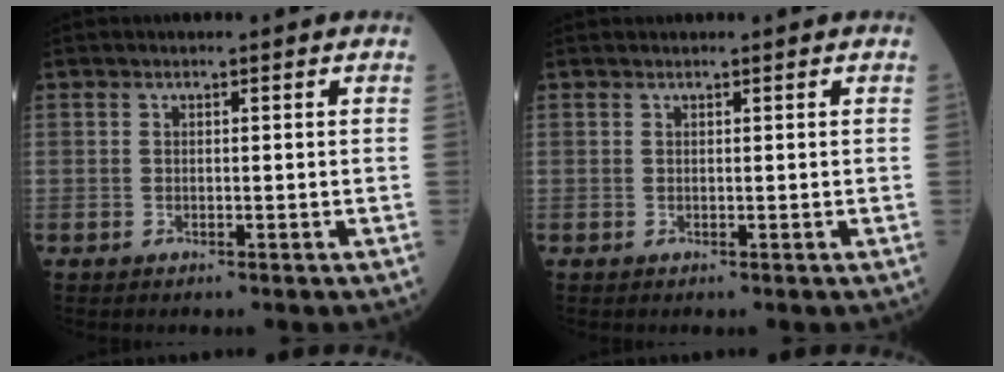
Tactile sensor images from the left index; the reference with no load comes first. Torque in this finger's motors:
{"motor_torque": [0.13, -0.30, -0.05, 0.00]}